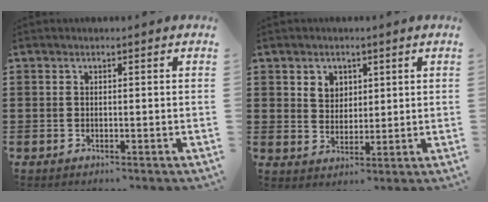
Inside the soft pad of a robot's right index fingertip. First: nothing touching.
{"total": 3.5, "force": [2.0, 2.8, 0.7], "torque": [-0.026, 0.011, 0.036]}